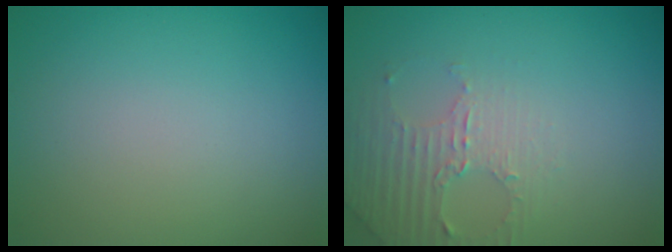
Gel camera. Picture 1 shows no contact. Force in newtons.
{"total": 3.0, "press": 2.9, "slide": 0.7}